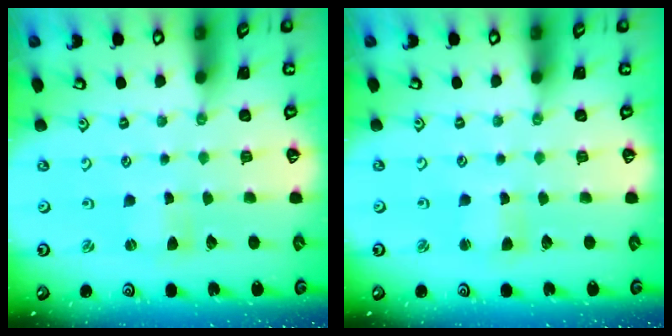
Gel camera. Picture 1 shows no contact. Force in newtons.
{"total": 2.4, "press": 2.3, "slide": 0.4}